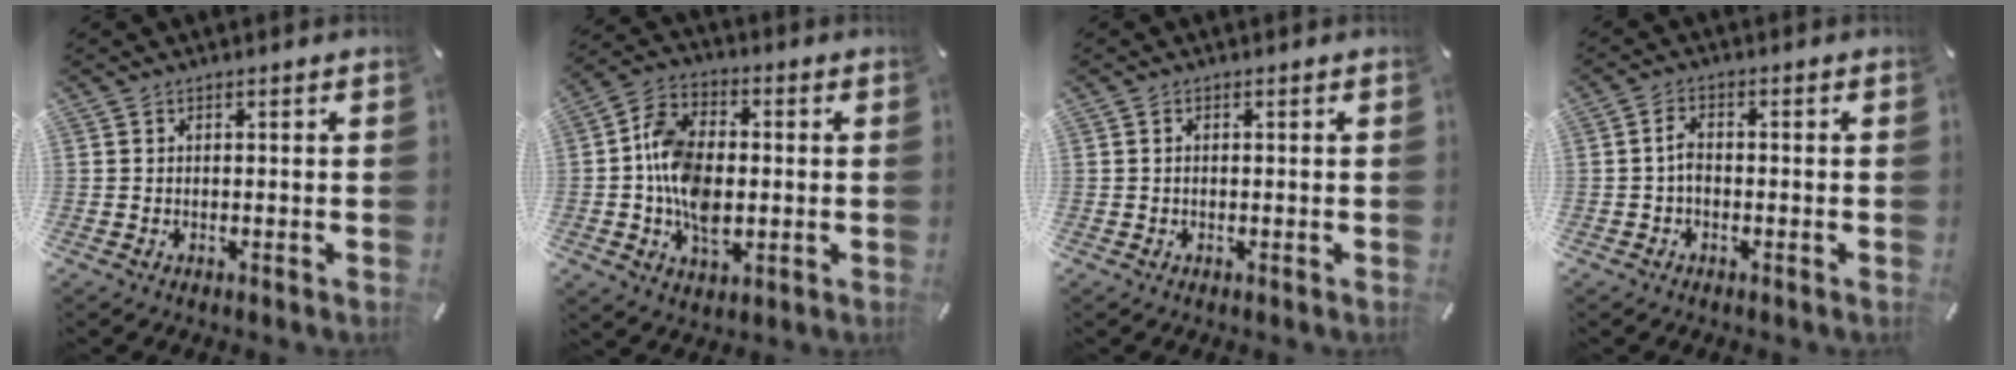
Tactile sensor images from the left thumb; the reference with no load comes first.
{"total": 12.6, "force": [-1.6, 8.6, 9.1], "torque": [-0.192, 0.012, -0.027]}
{"total": 0.7, "force": [0.0, 0.4, 0.6], "torque": [-0.013, 0.001, -0.001]}
{"total": 3.0, "force": [-0.5, 1.8, 2.4], "torque": [-0.046, 0.008, -0.011]}